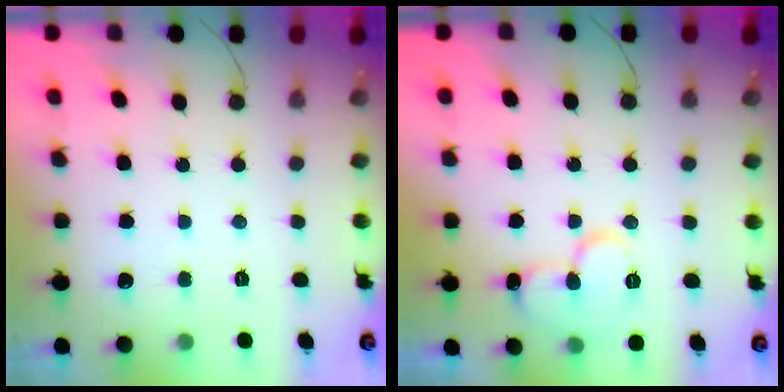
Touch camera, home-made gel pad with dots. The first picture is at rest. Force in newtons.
{"total": 11.2, "press": 11.1, "slide": 1.2}